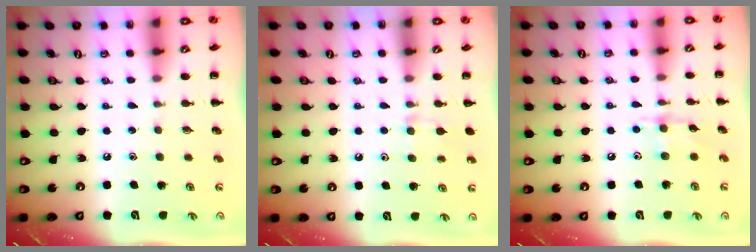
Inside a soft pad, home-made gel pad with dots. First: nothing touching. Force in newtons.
{"total": 7.8, "press": 7.4, "slide": 2.5}
{"total": 6.6, "press": 6.6, "slide": 0.6}